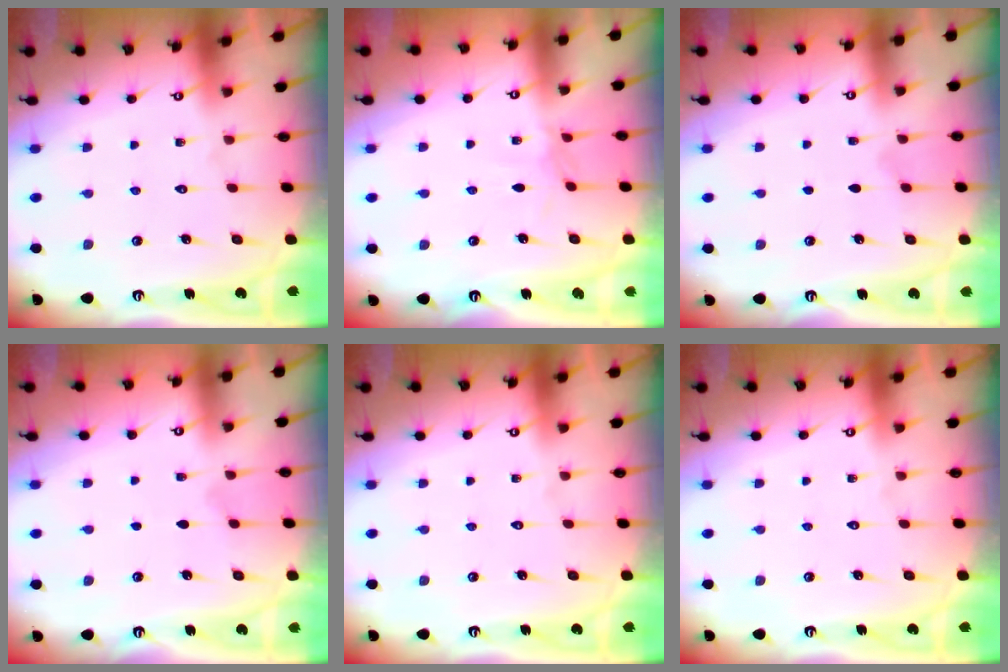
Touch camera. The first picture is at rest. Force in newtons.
{"total": 2.3, "press": 2.2, "slide": 0.4}
{"total": 2.7, "press": 2.3, "slide": 1.6}
{"total": 2.7, "press": 2.3, "slide": 1.6}
{"total": 0.0}
{"total": 0.0}